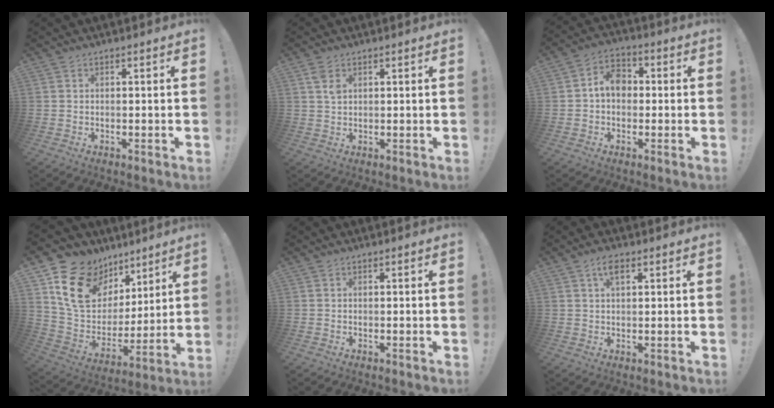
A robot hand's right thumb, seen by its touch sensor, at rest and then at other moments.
{"total": 3.2, "force": [1.7, 1.8, 2.0], "torque": [-0.037, 0.000, 0.029]}
{"total": 7.6, "force": [0.4, 5.8, 5.0], "torque": [-0.072, 0.014, 0.007]}
{"total": 19.6, "force": [10.6, 13.8, 9.0], "torque": [-0.142, -0.052, 0.211]}
{"total": 0.0}
{"total": 3.9, "force": [1.9, 1.7, 3.0], "torque": [-0.051, 0.000, 0.030]}